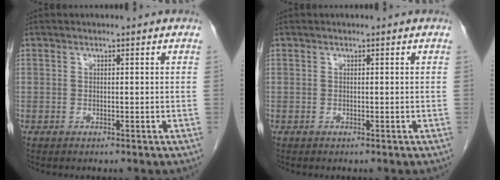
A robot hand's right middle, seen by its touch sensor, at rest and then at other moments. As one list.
[{"total": 0.0}]